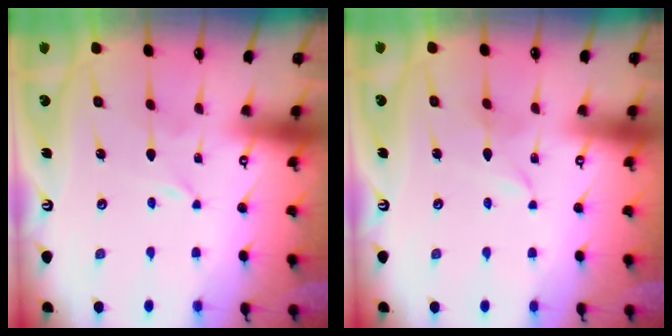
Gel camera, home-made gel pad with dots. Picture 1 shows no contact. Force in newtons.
{"total": 1.1, "press": 1.1, "slide": 0.1}